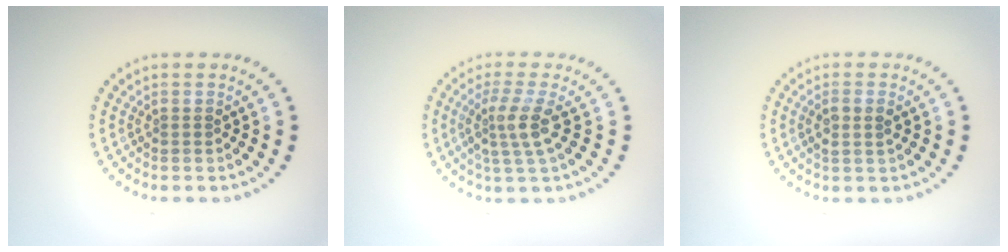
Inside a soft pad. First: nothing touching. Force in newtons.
{"total": 3.0, "press": 2.4, "slide": 1.8}
{"total": 1.7, "press": 1.6, "slide": 0.6}